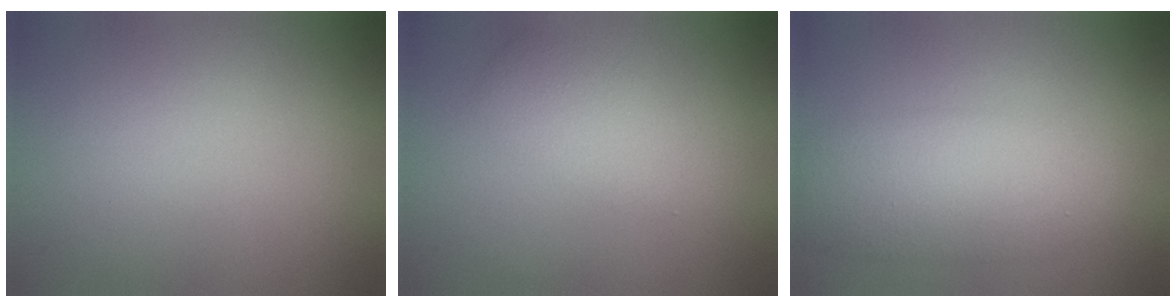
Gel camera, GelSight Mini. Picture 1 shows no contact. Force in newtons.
{"total": 2.9, "press": 2.9, "slide": 0.1}
{"total": 5.8, "press": 5.8, "slide": 0.2}